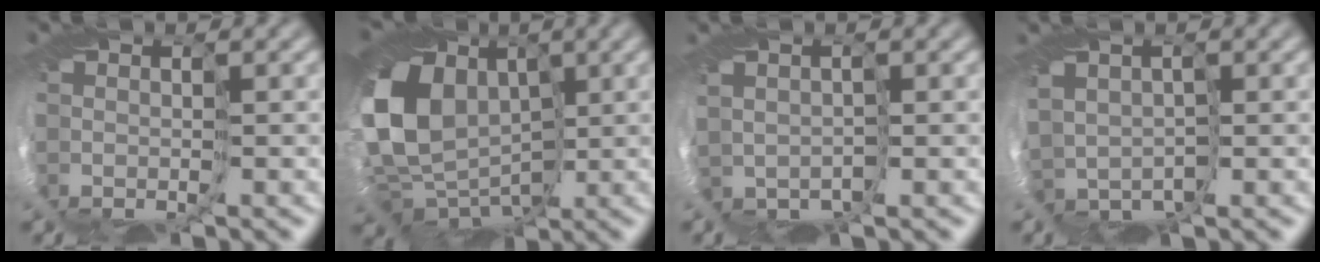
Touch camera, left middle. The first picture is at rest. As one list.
[{"total": 14.9, "force": [1.5, 11.8, 9.0], "torque": [-0.181, 0.000, 0.033]}, {"total": 1.2, "force": [0.4, 1.0, -0.4], "torque": [0.001, 0.002, 0.014]}, {"total": 1.9, "force": [0.4, 1.9, 0.0], "torque": [-0.018, 0.001, 0.009]}]